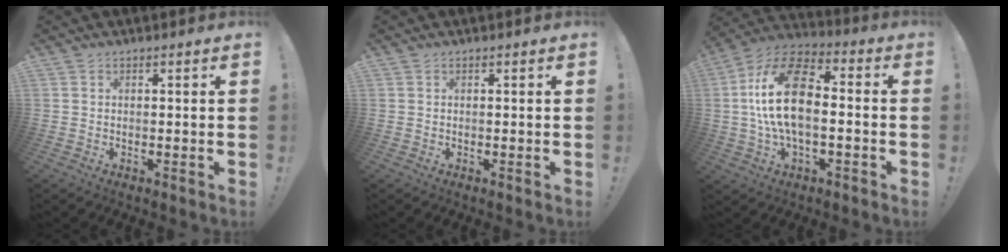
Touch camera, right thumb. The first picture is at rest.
{"total": 0.0}
{"total": 19.6, "force": [0.1, 11.5, 15.8], "torque": [-0.286, 0.019, 0.004]}